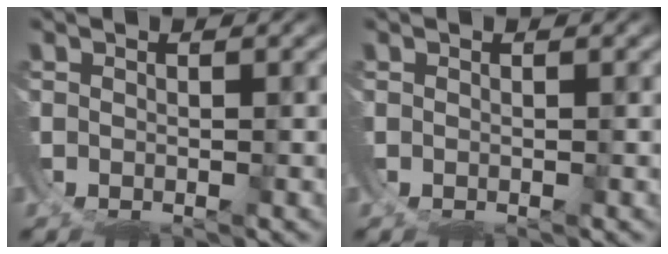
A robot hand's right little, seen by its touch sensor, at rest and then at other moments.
{"total": 0.0}